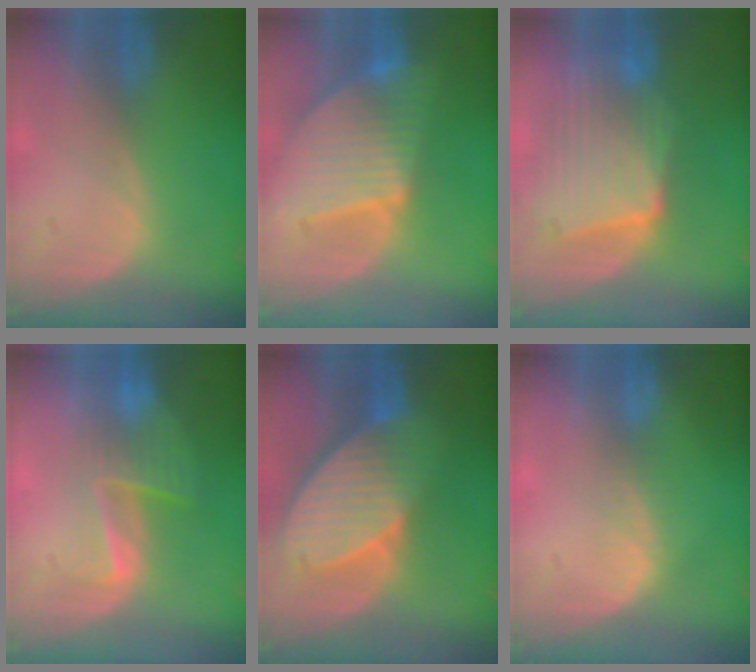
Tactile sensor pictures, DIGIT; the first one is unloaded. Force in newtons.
{"total": 9.5, "press": 8.2, "slide": 4.8}
{"total": 10.3, "press": 9.1, "slide": 4.9}
{"total": 6.6, "press": 5.6, "slide": 3.5}
{"total": 10.2, "press": 8.8, "slide": 5.0}
{"total": 2.3, "press": 1.6, "slide": 1.6}